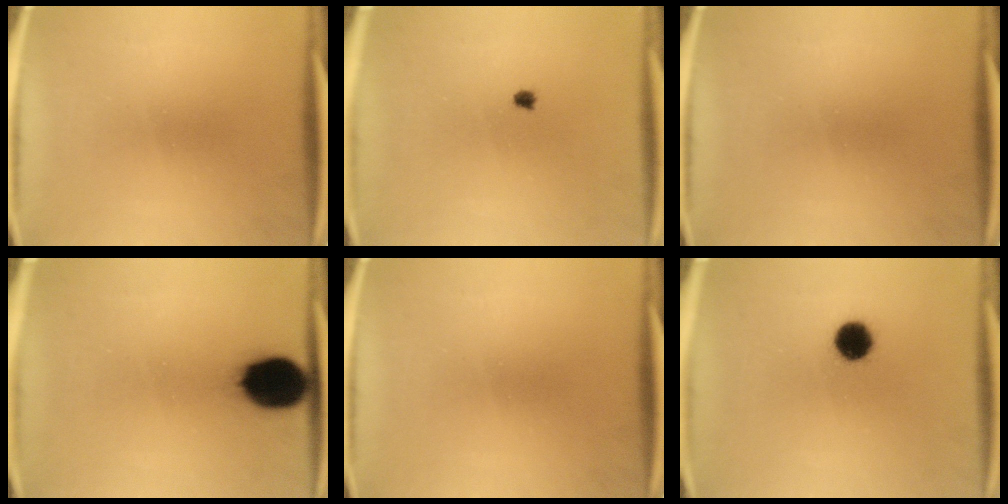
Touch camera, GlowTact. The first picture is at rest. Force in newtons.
{"total": 0.6}
{"total": 0.0}
{"total": 14.0}
{"total": 0.0}
{"total": 7.2}